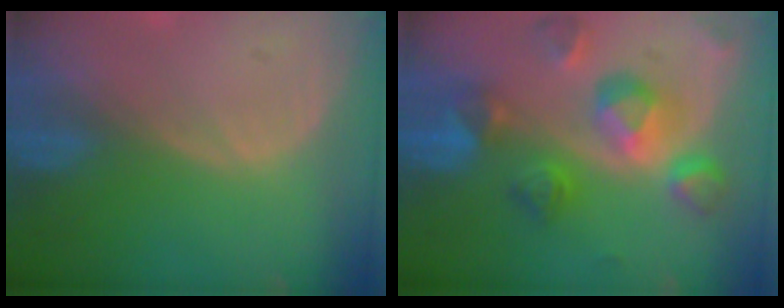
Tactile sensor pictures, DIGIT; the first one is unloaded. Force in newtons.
{"total": 10.4, "press": 9.3, "slide": 4.6}